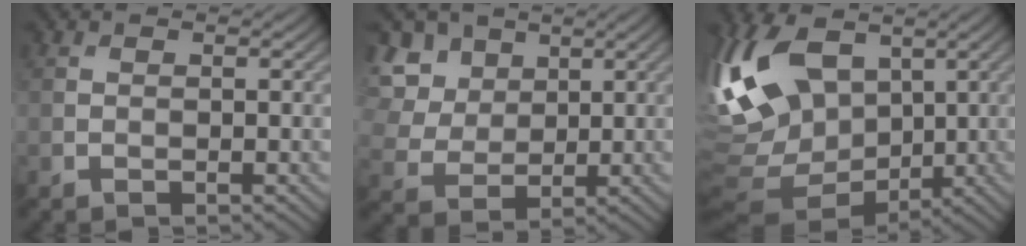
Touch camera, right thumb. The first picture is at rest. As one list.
[{"total": 8.4, "force": [3.5, 6.4, 4.2], "torque": [-0.152, 0.011, 0.073]}, {"total": 16.8, "force": [2.5, 11.0, 12.5], "torque": [-0.315, -0.009, 0.054]}]